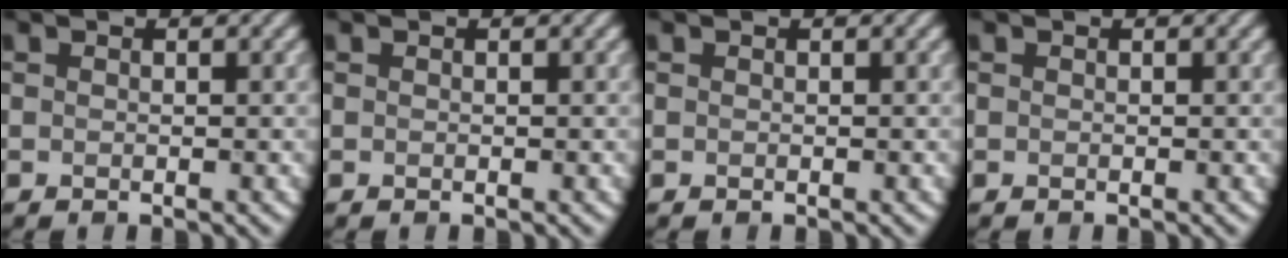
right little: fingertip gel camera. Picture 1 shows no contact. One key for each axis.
{"total": 0.0}
{"total": 0.0}
{"total": 0.0}